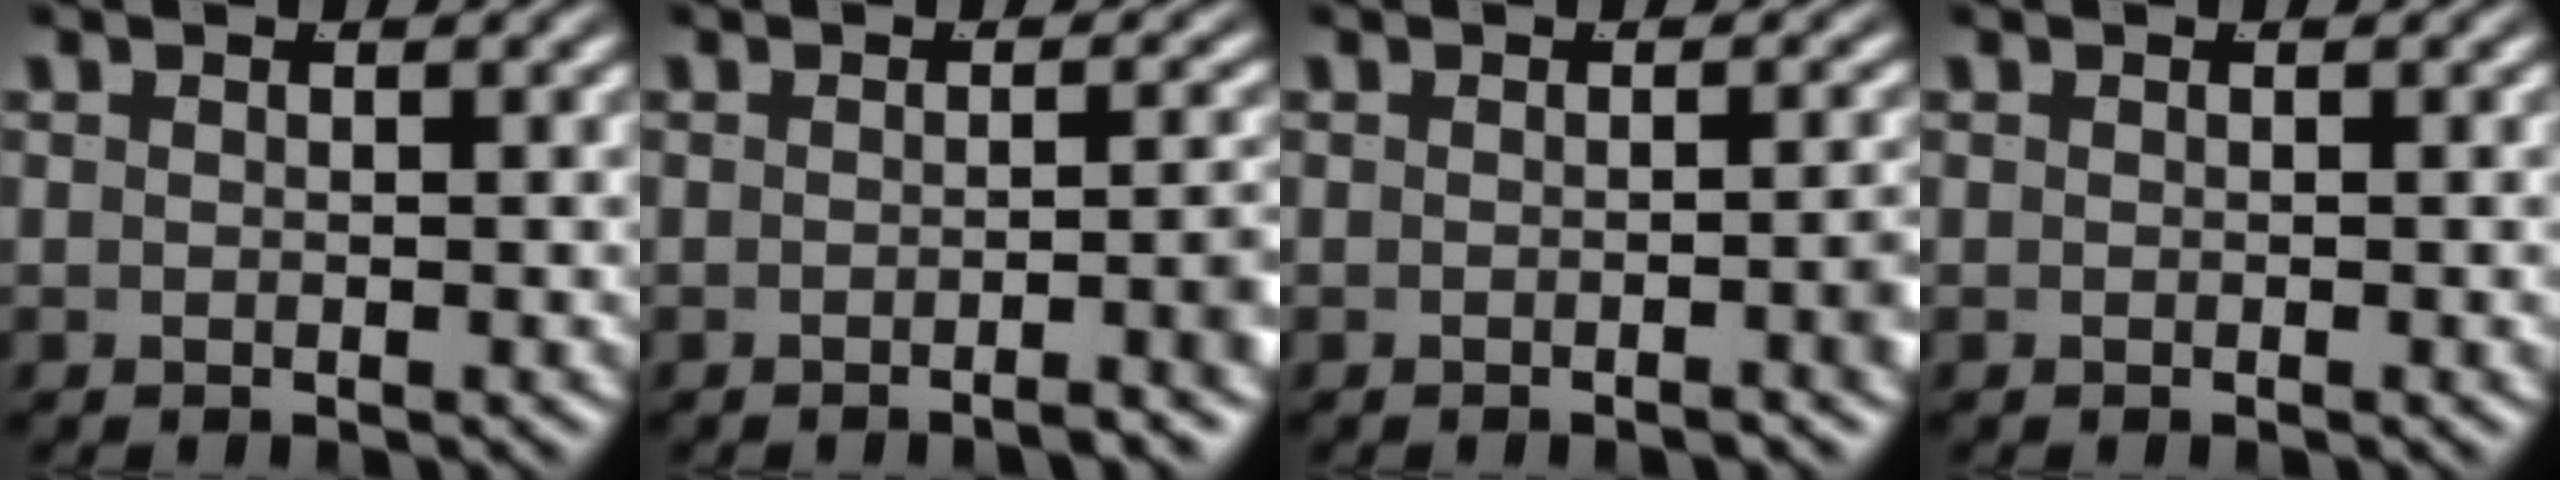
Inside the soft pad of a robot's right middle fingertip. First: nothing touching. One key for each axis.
{"total": 2.8, "fx": -1.6, "fy": 0.1, "fz": 2.3, "tx": -0.017, "ty": 0.007, "tz": -0.029}
{"total": 1.7, "fx": -0.8, "fy": -0.1, "fz": 1.5, "tx": -0.012, "ty": 0.006, "tz": -0.016}
{"total": 0.0}